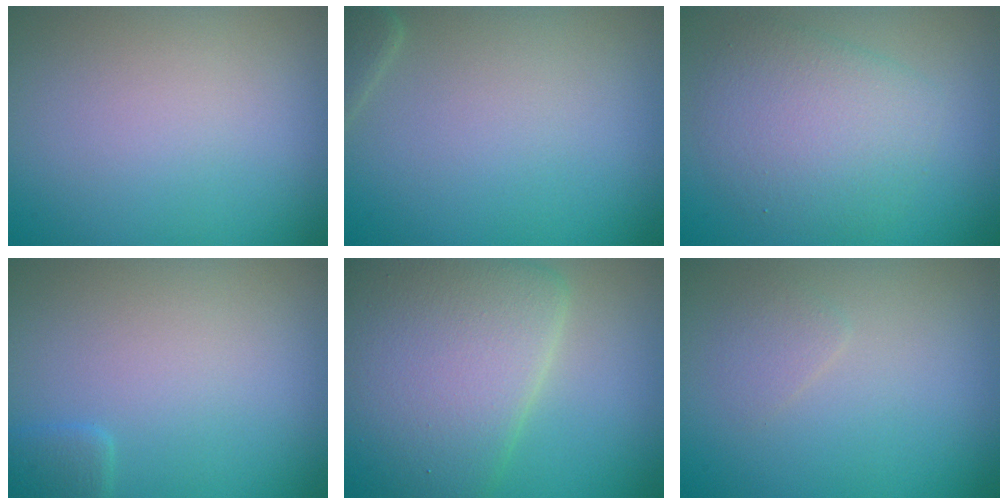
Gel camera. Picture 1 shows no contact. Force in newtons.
{"total": 1.2, "press": 1.2, "slide": 0.1}
{"total": 4.7, "press": 4.7, "slide": 0.1}
{"total": 1.5, "press": 1.5, "slide": 0.1}
{"total": 10.8, "press": 10.8, "slide": 0.4}
{"total": 1.0, "press": 1.0, "slide": 0.0}